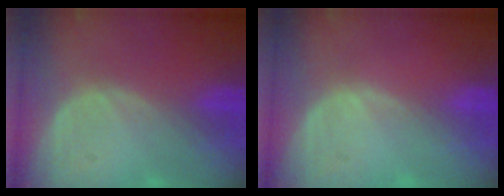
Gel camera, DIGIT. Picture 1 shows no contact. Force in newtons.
{"total": 0.0}